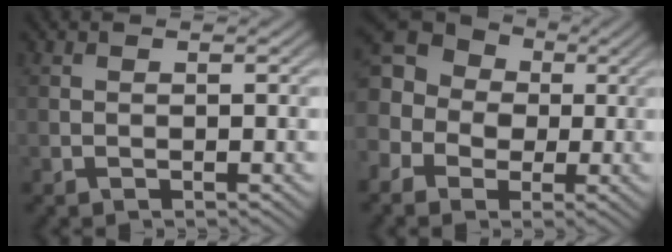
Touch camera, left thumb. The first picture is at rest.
{"total": 11.8, "force": [0.1, 10.3, 5.8], "torque": [-0.152, 0.022, -0.046]}